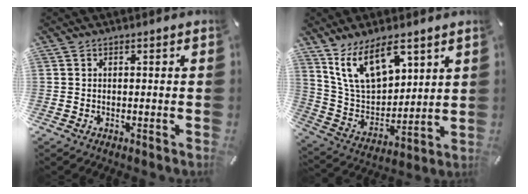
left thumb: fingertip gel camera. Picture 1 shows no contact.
{"total": 14.9, "force": [9.5, 8.2, 8.0], "torque": [-0.178, -0.041, 0.177]}